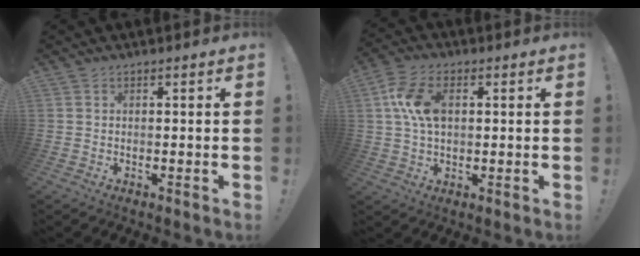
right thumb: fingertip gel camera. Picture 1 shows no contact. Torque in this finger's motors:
{"motor_torque": [0.11, 0.12, 0.48, 0.30, 0.05]}